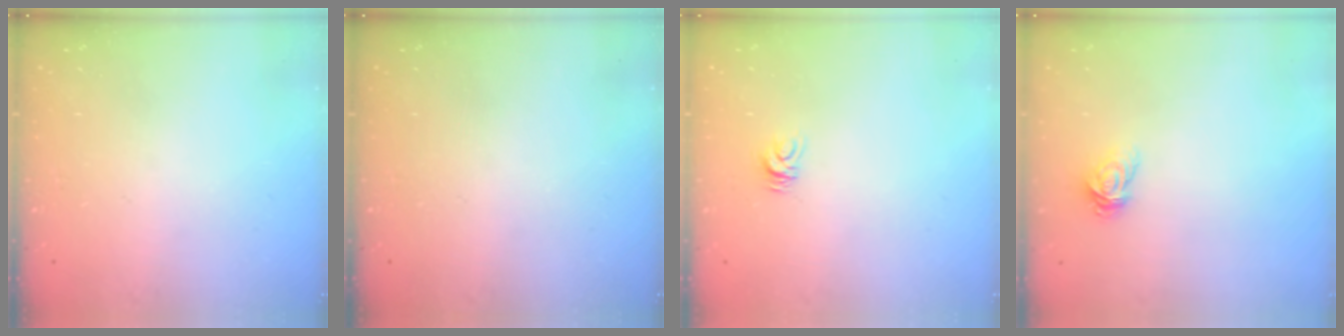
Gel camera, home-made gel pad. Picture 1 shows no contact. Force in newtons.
{"total": 0.0}
{"total": 3.9, "press": 3.9, "slide": 0.2}
{"total": 3.8, "press": 3.8, "slide": 0.4}